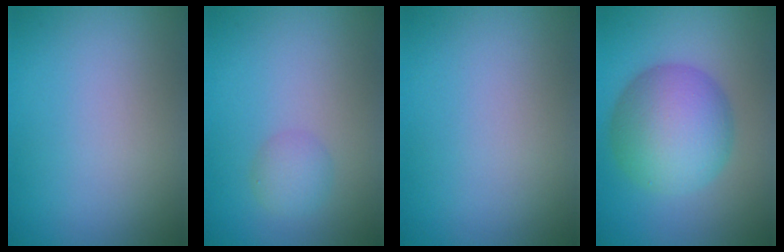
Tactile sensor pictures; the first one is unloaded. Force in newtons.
{"total": 1.9, "press": 1.9, "slide": 0.1}
{"total": 0.0}
{"total": 8.7, "press": 8.7, "slide": 0.1}